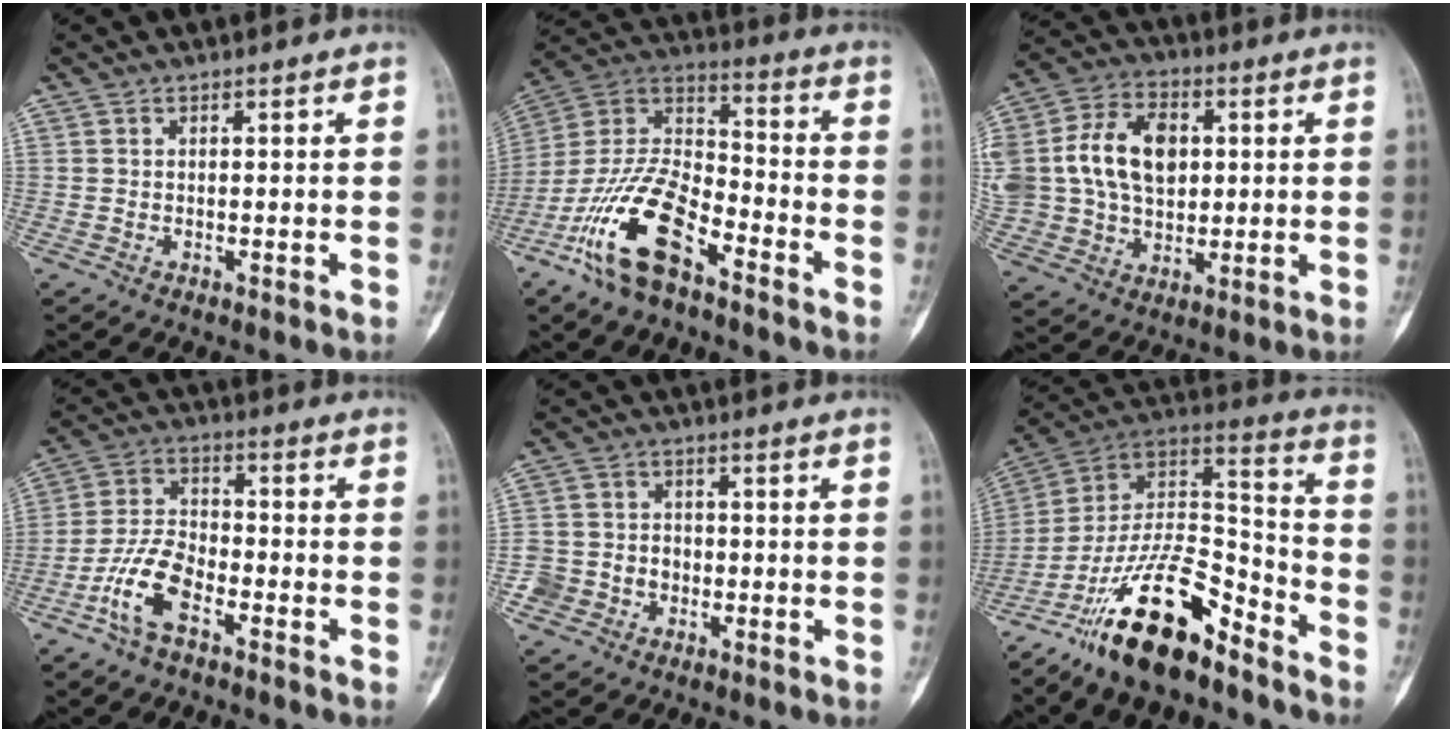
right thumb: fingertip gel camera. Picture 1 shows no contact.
{"total": 17.6, "force": [-10.1, 7.5, 12.3], "torque": [-0.232, 0.063, -0.200]}
{"total": 19.4, "force": [2.7, 14.0, 13.2], "torque": [-0.258, 0.016, 0.057]}
{"total": 9.5, "force": [-5.0, 4.5, 6.7], "torque": [-0.133, 0.030, -0.102]}
{"total": 6.2, "force": [-2.1, 5.7, 1.6], "torque": [-0.001, 0.025, -0.037]}
{"total": 20.9, "force": [-14.3, 7.7, 13.1], "torque": [-0.217, 0.098, -0.254]}